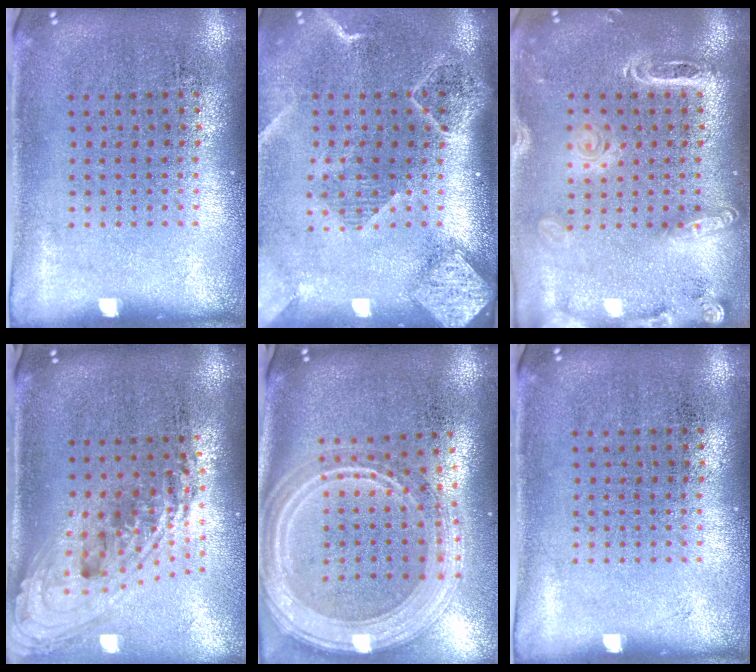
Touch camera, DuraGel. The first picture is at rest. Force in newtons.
{"total": 2.5, "press": 2.0, "slide": 1.5}
{"total": 1.9, "press": 1.8, "slide": 0.7}
{"total": 2.4, "press": 1.7, "slide": 1.6}
{"total": 3.0, "press": 2.5, "slide": 1.7}
{"total": 0.0}